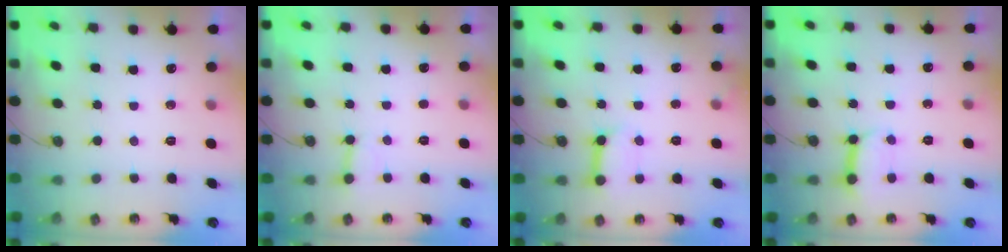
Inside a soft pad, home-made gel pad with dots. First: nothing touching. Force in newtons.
{"total": 4.0, "press": 4.0, "slide": 0.5}
{"total": 10.7, "press": 10.6, "slide": 1.3}
{"total": 8.7, "press": 8.7, "slide": 1.0}